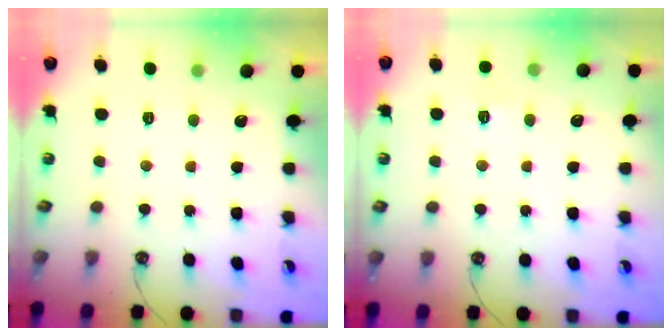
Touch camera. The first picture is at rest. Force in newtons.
{"total": 5.1, "press": 5.1, "slide": 0.4}